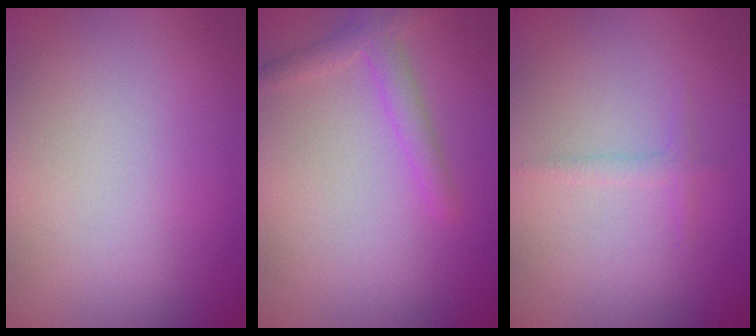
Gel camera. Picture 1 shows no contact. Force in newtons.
{"total": 2.2, "press": 2.2, "slide": 0.0}
{"total": 0.9, "press": 0.9, "slide": 0.0}